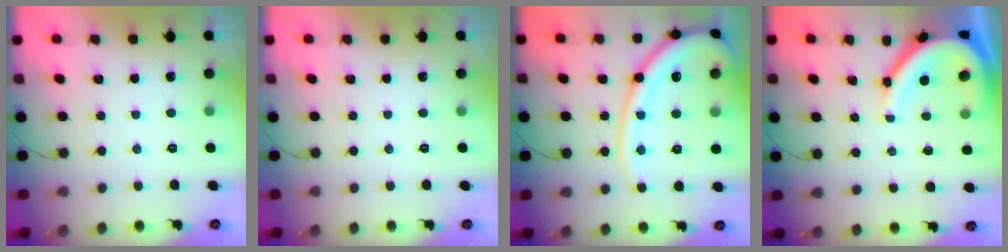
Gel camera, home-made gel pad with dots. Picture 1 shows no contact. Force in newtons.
{"total": 0.0}
{"total": 18.3, "press": 18.2, "slide": 1.9}
{"total": 12.4, "press": 12.4, "slide": 1.2}